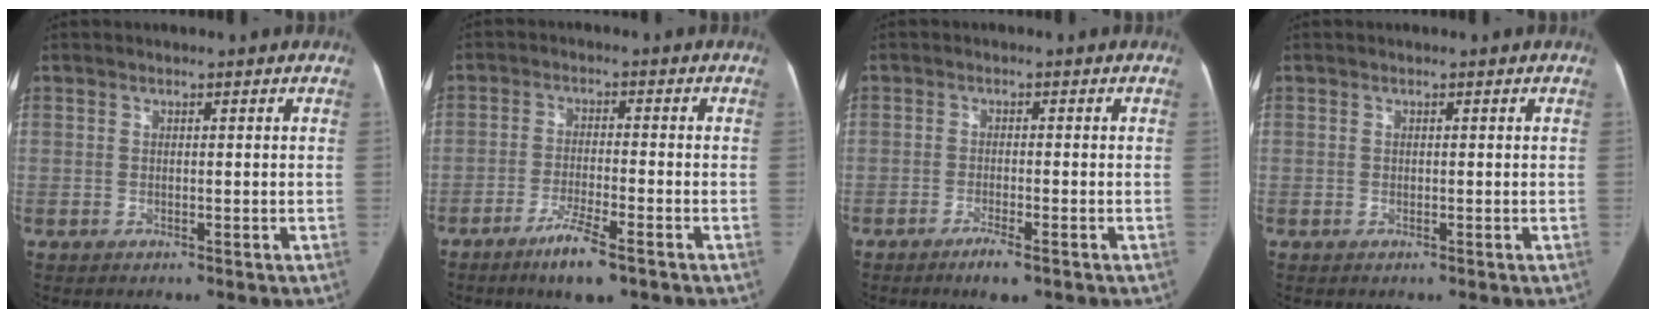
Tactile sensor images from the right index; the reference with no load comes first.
{"total": 6.6, "force": [-4.4, 0.6, 5.0], "torque": [-0.097, -0.013, -0.074]}
{"total": 3.5, "force": [-2.3, 0.4, 2.6], "torque": [-0.048, -0.006, -0.038]}
{"total": 0.0}